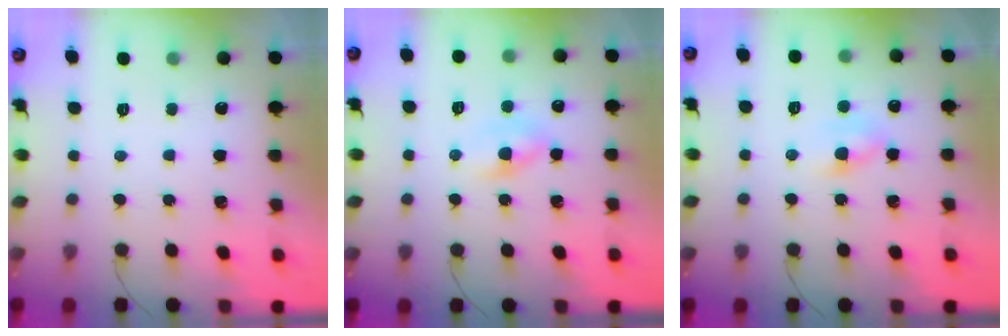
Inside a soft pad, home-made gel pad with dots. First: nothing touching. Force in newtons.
{"total": 3.4, "press": 3.2, "slide": 1.1}
{"total": 3.4, "press": 3.2, "slide": 1.1}